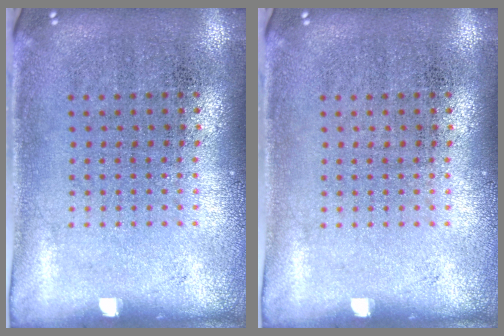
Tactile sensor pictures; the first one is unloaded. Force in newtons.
{"total": 0.0}